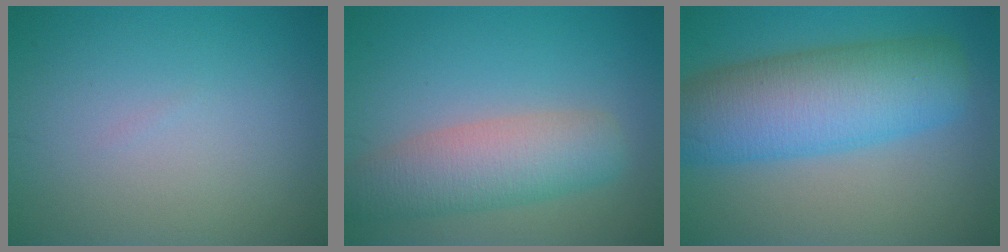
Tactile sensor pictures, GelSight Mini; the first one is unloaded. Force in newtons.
{"total": 5.7, "press": 5.7, "slide": 0.3}
{"total": 9.7, "press": 9.7, "slide": 0.2}